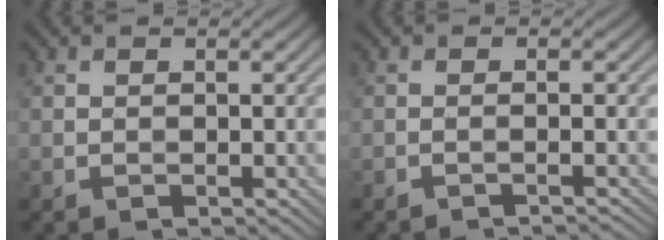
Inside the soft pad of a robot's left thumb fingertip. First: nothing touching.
{"total": 1.3, "force": [-0.7, 0.1, 1.0], "torque": [-0.008, 0.006, -0.024]}